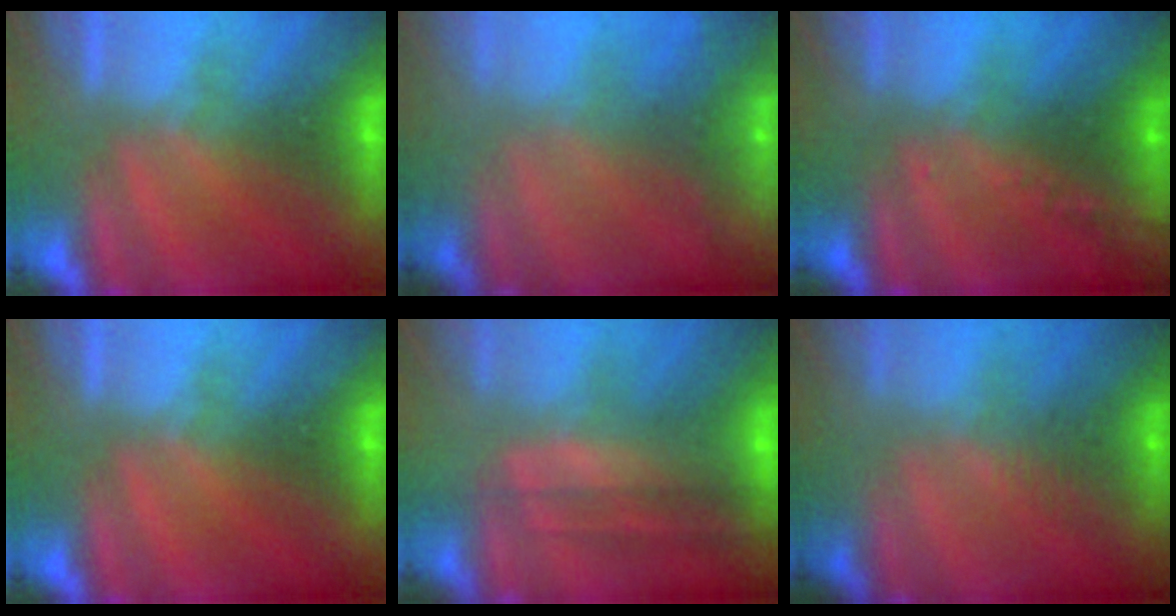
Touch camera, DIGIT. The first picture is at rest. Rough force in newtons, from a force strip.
{"total": 7.1}
{"total": 7.3}
{"total": 0.0}
{"total": 8.0}
{"total": 2.5}